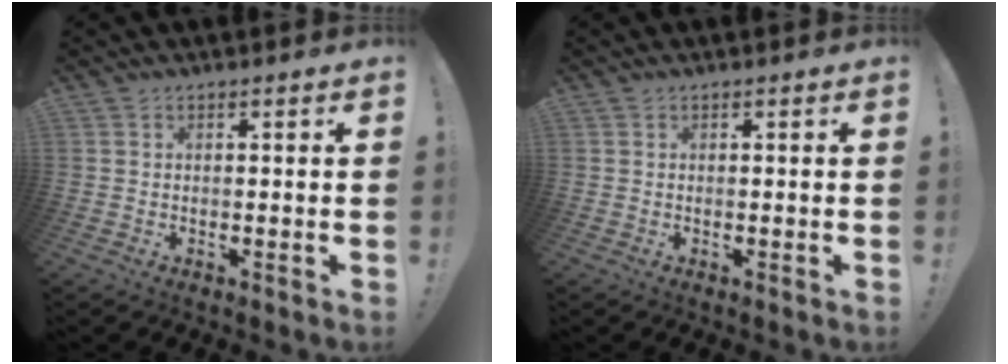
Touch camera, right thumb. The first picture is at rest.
{"total": 0.0}